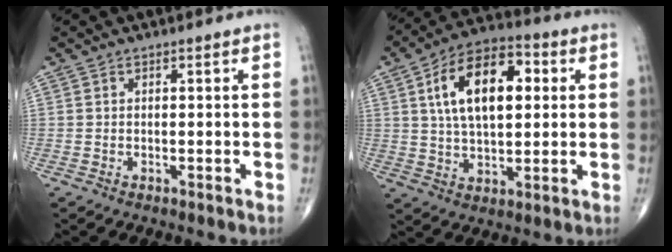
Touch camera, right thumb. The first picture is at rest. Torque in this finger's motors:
{"motor_torque": [-0.31, 0.93, 0.78, 0.51, 0.15]}